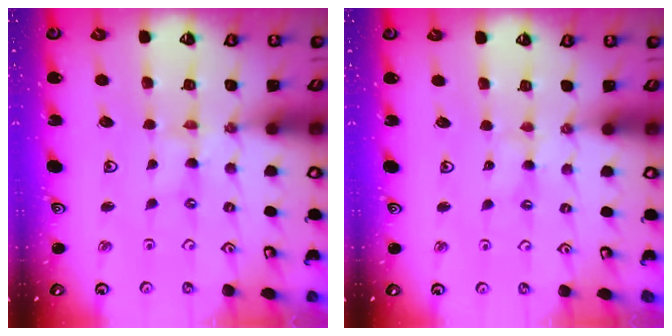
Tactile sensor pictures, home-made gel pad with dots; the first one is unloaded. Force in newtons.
{"total": 1.7, "press": 1.7, "slide": 0.4}